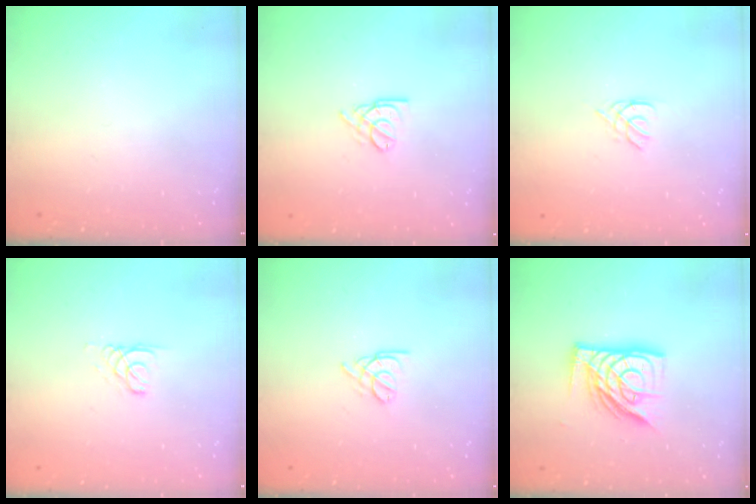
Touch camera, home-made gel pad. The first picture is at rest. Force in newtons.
{"total": 2.3, "press": 2.3, "slide": 0.5}
{"total": 1.4, "press": 1.4, "slide": 0.3}
{"total": 1.1, "press": 1.1, "slide": 0.1}
{"total": 1.8, "press": 1.7, "slide": 0.5}
{"total": 14.0, "press": 14.0, "slide": 1.1}